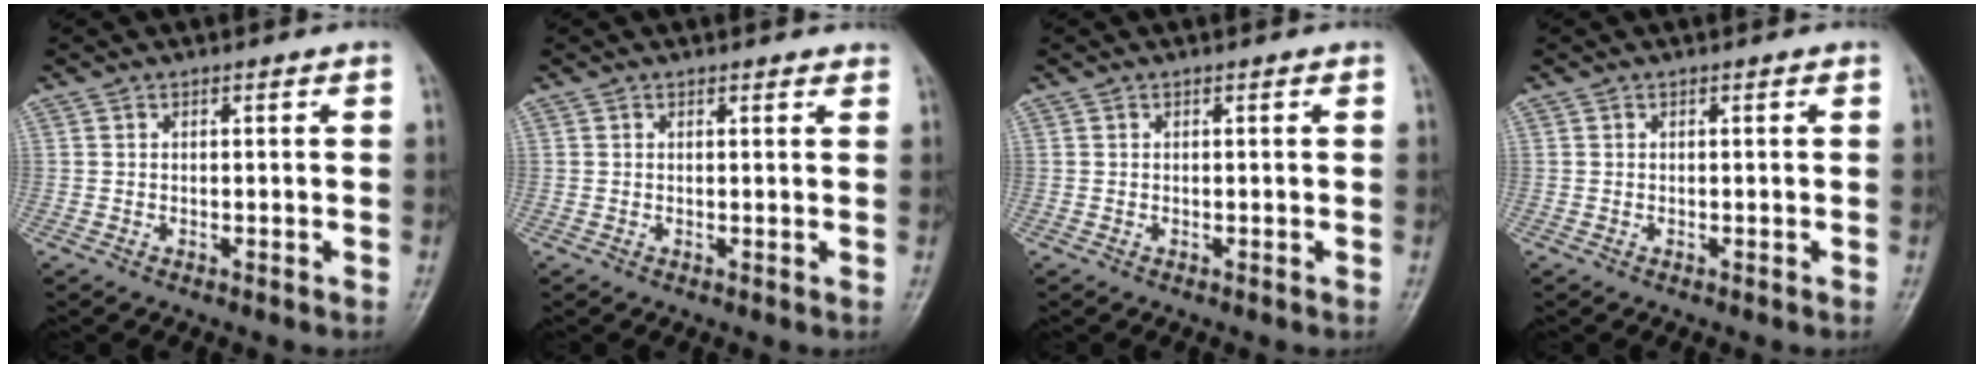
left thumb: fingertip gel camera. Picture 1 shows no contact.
{"total": 1.2, "force": [1.1, 0.5, 0.4], "torque": [0.001, -0.003, 0.010]}
{"total": 0.0}
{"total": 0.0}